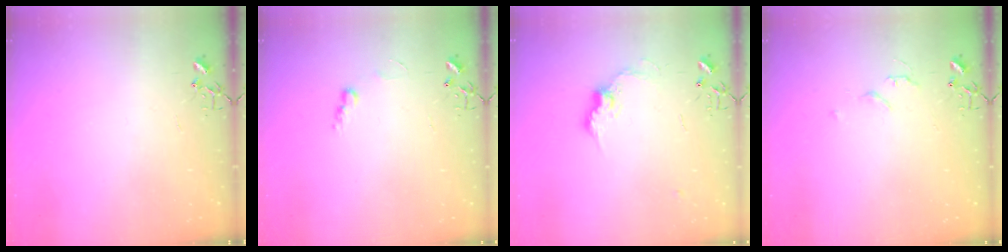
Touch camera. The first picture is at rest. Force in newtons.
{"total": 5.2, "press": 5.1, "slide": 0.6}
{"total": 9.4, "press": 9.4, "slide": 0.4}
{"total": 4.8, "press": 4.8, "slide": 0.7}